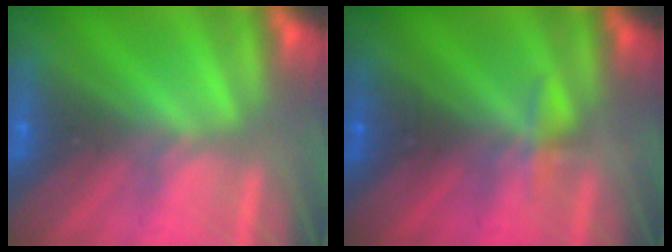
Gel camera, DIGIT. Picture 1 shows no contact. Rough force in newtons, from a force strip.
{"total": 3.6}